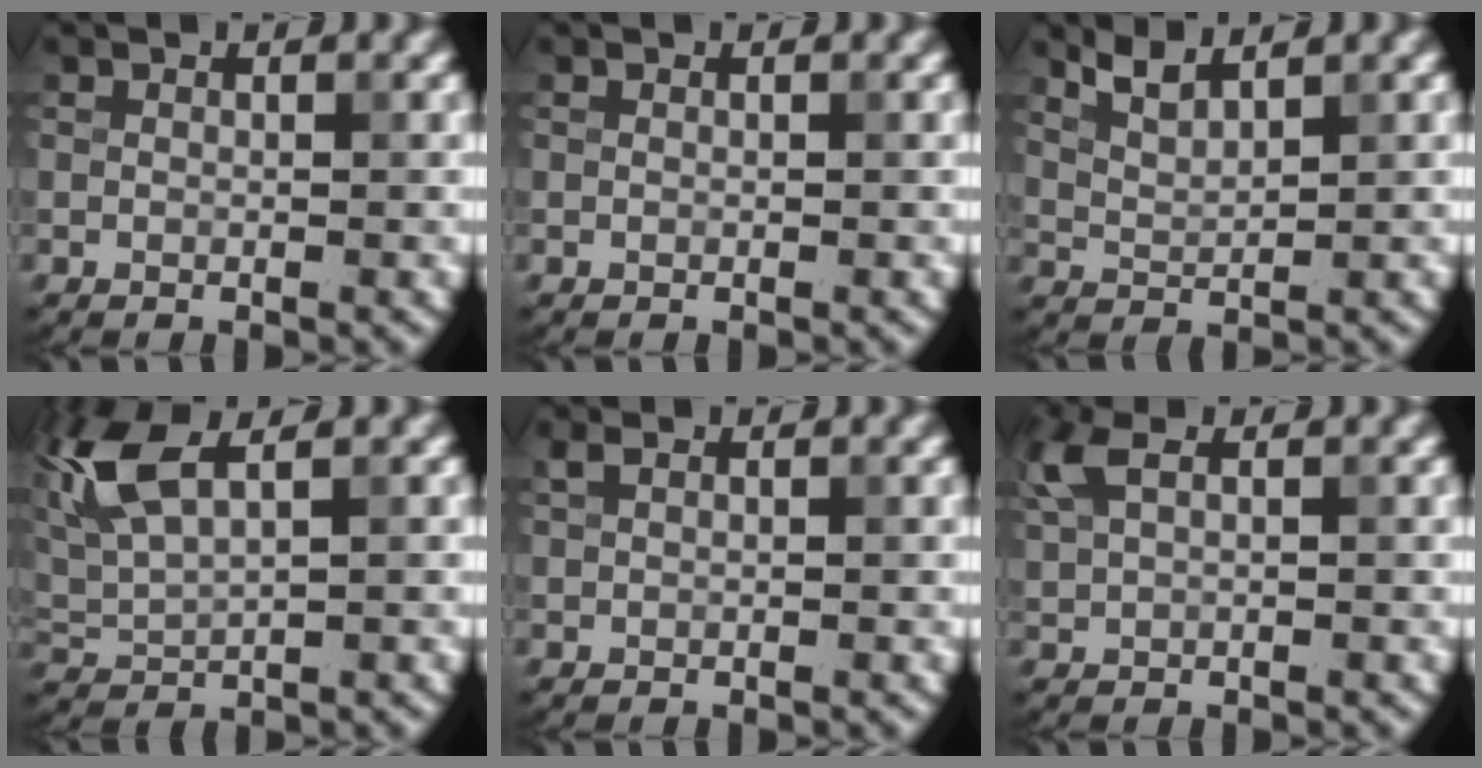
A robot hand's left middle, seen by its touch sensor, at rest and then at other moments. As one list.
[{"total": 0.0}, {"total": 2.5, "force": [2.1, 0.5, 1.3], "torque": [-0.027, 0.000, 0.049]}, {"total": 5.3, "force": [2.7, 1.7, 4.2], "torque": [-0.100, 0.014, 0.056]}, {"total": 1.1, "force": [0.8, 0.5, 0.7], "torque": [-0.017, 0.004, 0.016]}, {"total": 2.9, "force": [1.5, 1.3, 2.2], "torque": [-0.062, 0.010, 0.031]}]